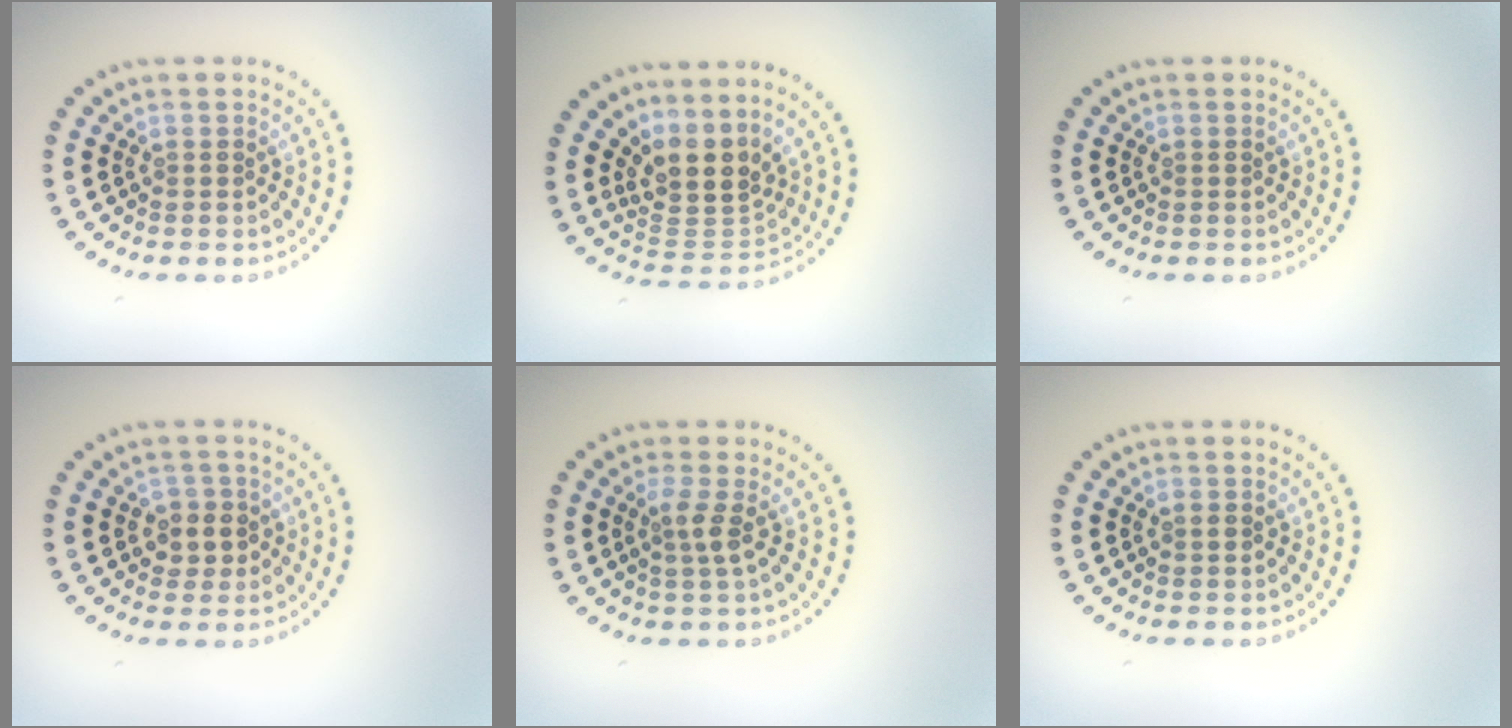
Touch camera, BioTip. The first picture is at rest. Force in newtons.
{"total": 4.1, "press": 3.0, "slide": 2.8}
{"total": 0.0}
{"total": 2.1, "press": 1.9, "slide": 0.9}
{"total": 1.8, "press": 1.3, "slide": 1.3}
{"total": 0.7, "press": 0.7, "slide": 0.1}